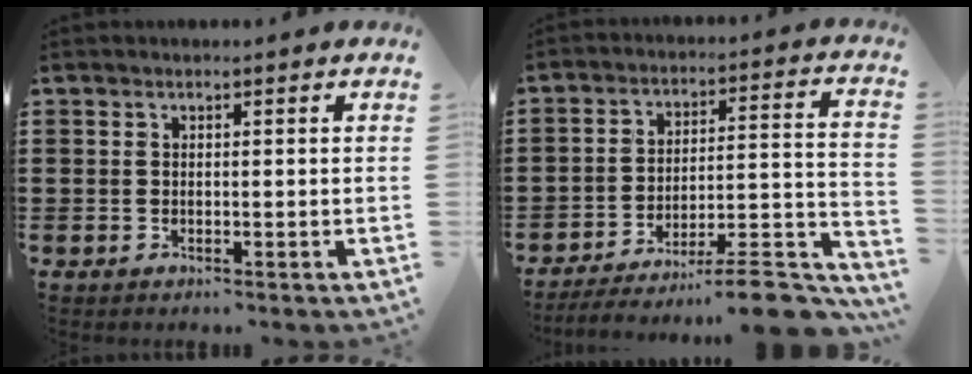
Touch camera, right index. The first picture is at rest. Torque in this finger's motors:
{"motor_torque": [-0.01, -0.04, -1.05, -0.21]}